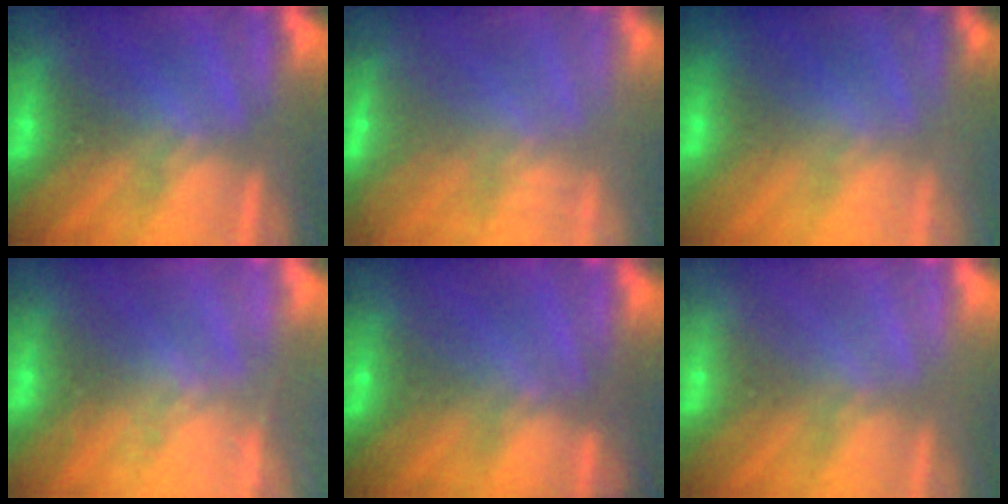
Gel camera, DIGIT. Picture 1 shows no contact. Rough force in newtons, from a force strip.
{"total": 7.4}
{"total": 2.9}
{"total": 2.3}
{"total": 7.7}
{"total": 3.0}